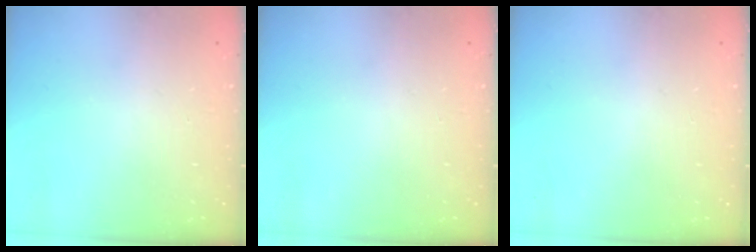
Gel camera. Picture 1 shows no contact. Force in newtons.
{"total": 0.0}
{"total": 0.0}